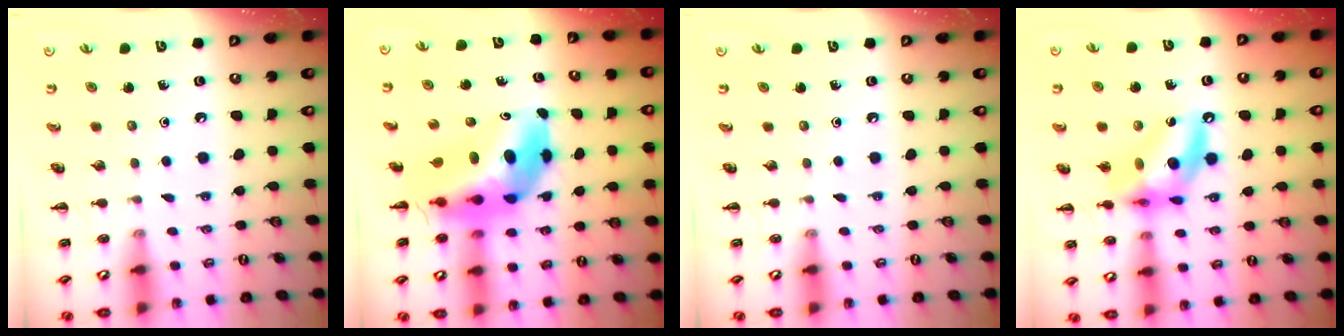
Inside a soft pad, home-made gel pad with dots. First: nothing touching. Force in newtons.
{"total": 10.8, "press": 10.3, "slide": 3.3}
{"total": 0.0}
{"total": 12.8, "press": 12.4, "slide": 3.4}